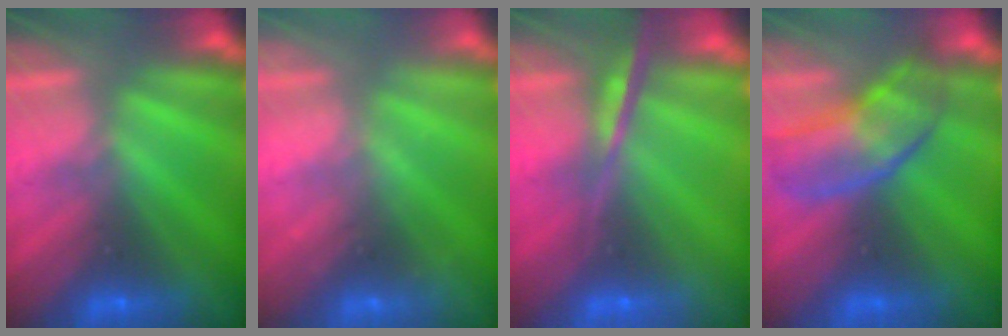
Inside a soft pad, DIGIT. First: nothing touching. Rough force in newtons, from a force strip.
{"total": 2.1}
{"total": 8.7}
{"total": 2.8}